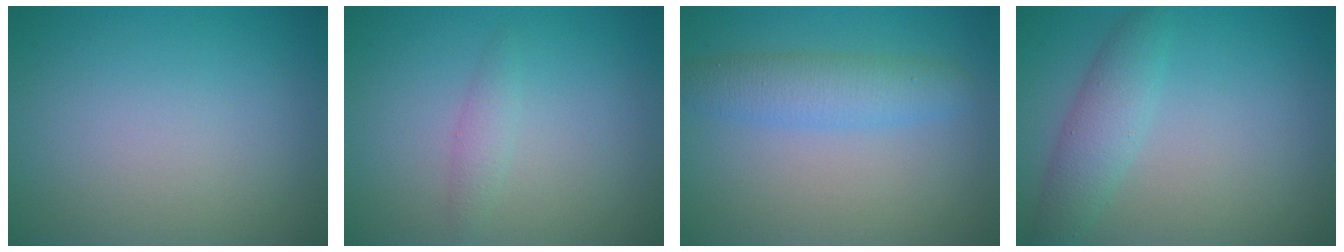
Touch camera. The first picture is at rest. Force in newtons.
{"total": 1.2, "press": 1.2, "slide": 0.0}
{"total": 3.3, "press": 3.3, "slide": 0.1}
{"total": 2.9, "press": 2.9, "slide": 0.2}